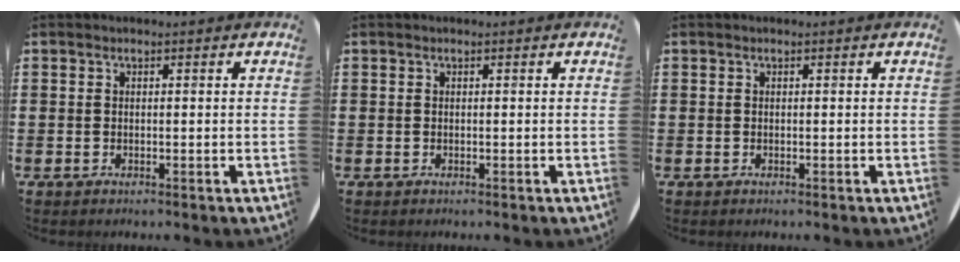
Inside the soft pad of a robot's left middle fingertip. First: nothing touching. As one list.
[{"total": 0.0}, {"total": 0.0}]